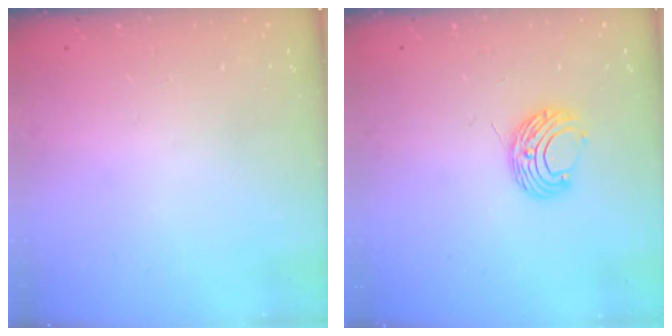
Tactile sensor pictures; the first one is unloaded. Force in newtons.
{"total": 8.0, "press": 7.9, "slide": 0.6}